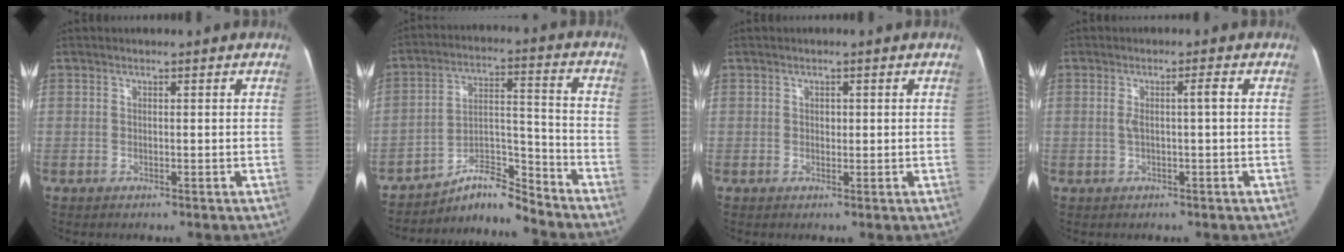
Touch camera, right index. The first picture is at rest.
{"total": 8.6, "force": [-8.4, 0.8, 1.7], "torque": [-0.028, 0.047, -0.144]}
{"total": 1.3, "force": [0.1, 1.0, 0.9], "torque": [-0.015, 0.005, 0.003]}
{"total": 2.9, "force": [0.1, 0.3, 2.9], "torque": [-0.055, 0.012, 0.004]}